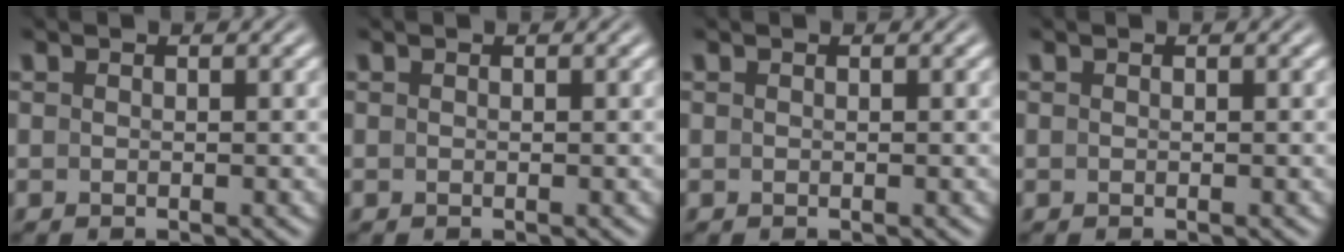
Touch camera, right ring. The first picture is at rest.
{"total": 0.0}
{"total": 0.0}
{"total": 0.0}